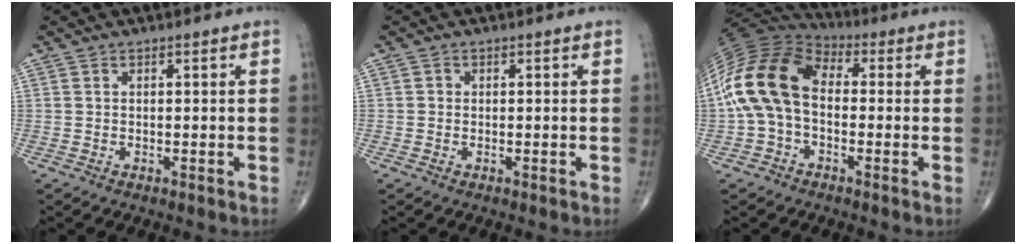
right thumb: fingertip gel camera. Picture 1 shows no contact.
{"total": 0.7, "force": [-0.1, 0.7, 0.2], "torque": [0.001, 0.003, -0.004]}
{"total": 16.4, "force": [-0.3, 10.7, 12.4], "torque": [-0.248, 0.038, -0.018]}